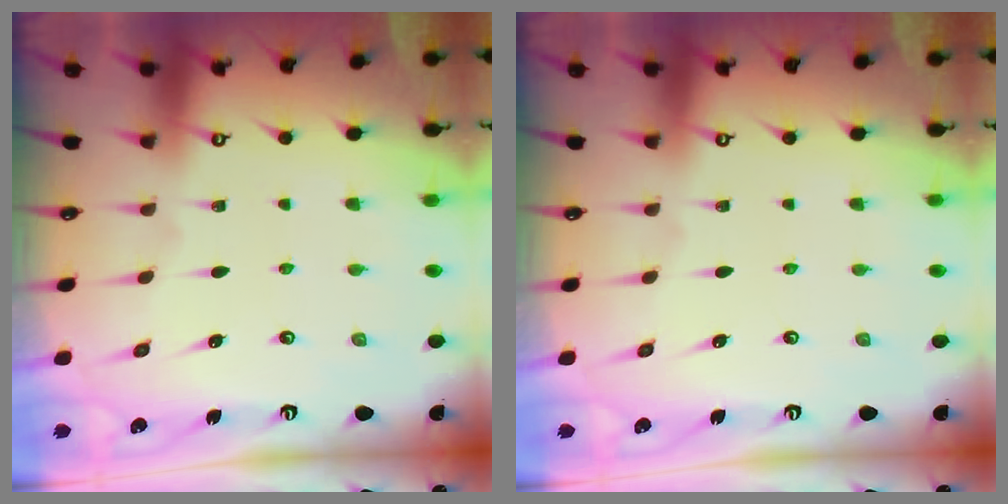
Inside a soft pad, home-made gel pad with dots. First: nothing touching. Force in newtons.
{"total": 0.0}